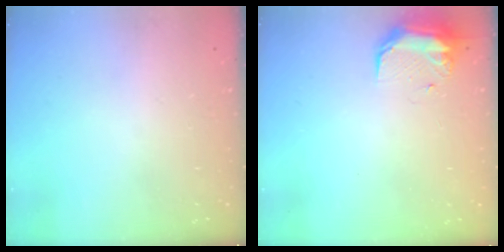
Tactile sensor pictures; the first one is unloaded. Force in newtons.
{"total": 9.3, "press": 9.1, "slide": 1.9}